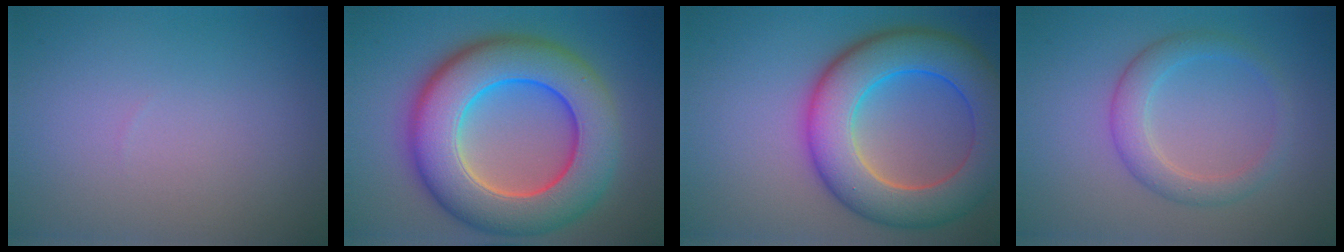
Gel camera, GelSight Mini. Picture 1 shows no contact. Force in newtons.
{"total": 12.6, "press": 12.5, "slide": 0.8}
{"total": 10.2, "press": 10.2, "slide": 0.4}
{"total": 2.2, "press": 2.2, "slide": 0.2}